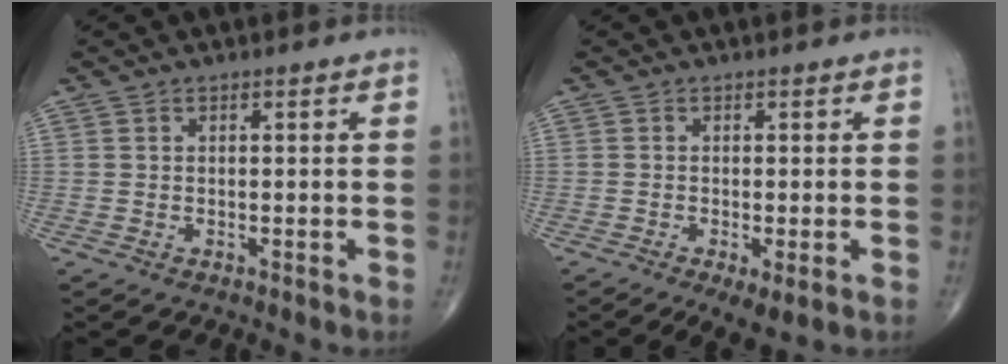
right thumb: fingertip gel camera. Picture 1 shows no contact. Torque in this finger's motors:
{"motor_torque": [1.84, 0.81, 0.01, -0.71, 0.10]}